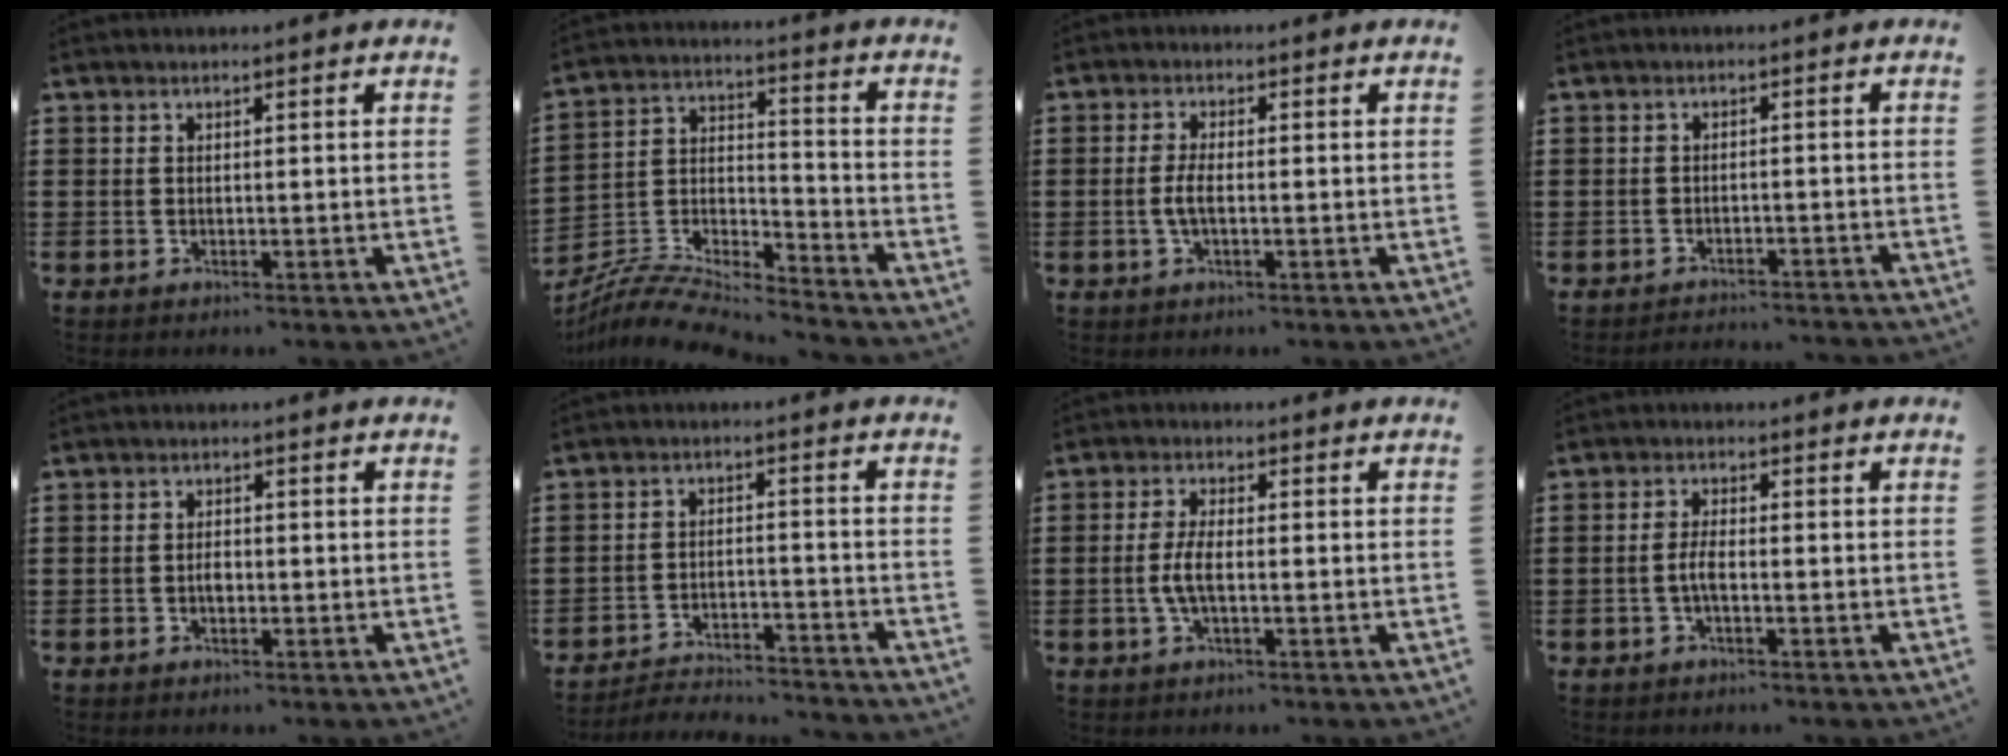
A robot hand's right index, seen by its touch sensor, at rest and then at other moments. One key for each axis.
{"total": 8.5, "fx": -8.2, "fy": 1.2, "fz": 1.9, "tx": -0.042, "ty": 0.003, "tz": -0.164}
{"total": 2.9, "fx": -0.6, "fy": 0.8, "fz": 2.8, "tx": -0.072, "ty": -0.008, "tz": -0.018}
{"total": 2.3, "fx": -2.3, "fy": 0.1, "fz": -0.1, "tx": -0.005, "ty": 0.001, "tz": -0.051}
{"total": 1.6, "fx": -0.4, "fy": 1.0, "fz": 1.2, "tx": -0.022, "ty": 0.003, "tz": -0.008}
{"total": 4.0, "fx": -3.9, "fy": 0.4, "fz": 0.6, "tx": -0.017, "ty": 0.006, "tz": -0.083}
{"total": 4.0, "fx": -0.8, "fy": 1.3, "fz": 3.7, "tx": -0.095, "ty": -0.007, "tz": -0.023}
{"total": 2.9, "fx": -0.9, "fy": 0.8, "fz": 2.7, "tx": -0.063, "ty": 0.000, "tz": -0.022}